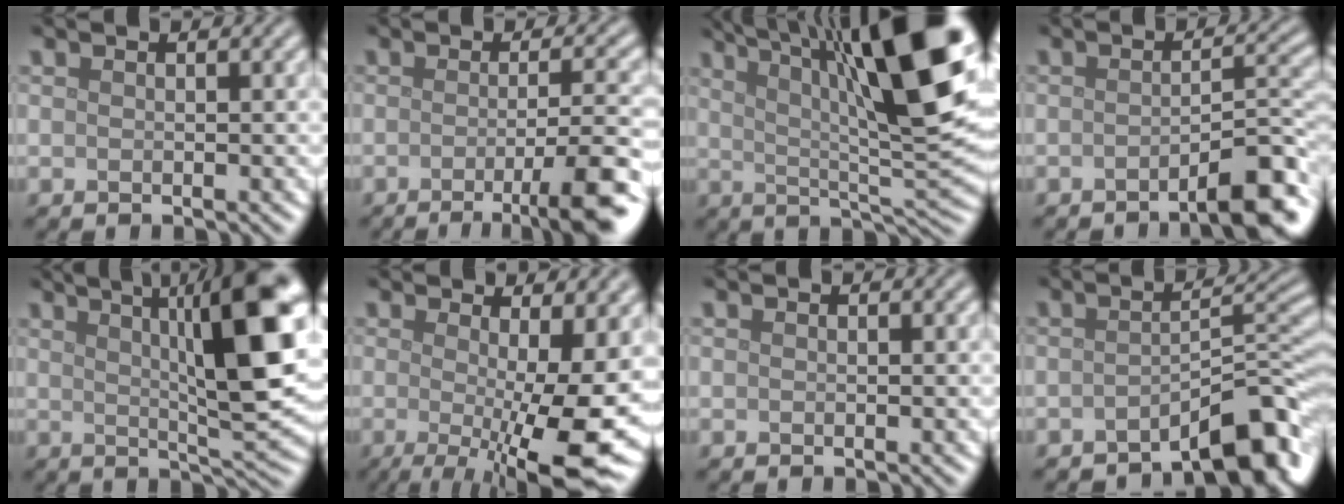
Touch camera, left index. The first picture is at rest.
{"total": 7.6, "force": [-3.0, 1.6, 6.7], "torque": [-0.087, -0.003, -0.045]}
{"total": 15.7, "force": [6.6, 4.0, 13.7], "torque": [-0.193, 0.015, 0.102]}
{"total": 5.0, "force": [-3.0, 0.9, 3.9], "torque": [-0.047, 0.014, -0.048]}
{"total": 12.6, "force": [3.7, 2.8, 11.7], "torque": [-0.135, 0.007, 0.056]}
{"total": 12.7, "force": [-1.6, 3.2, 12.1], "torque": [-0.150, -0.010, -0.018]}
{"total": 0.0}
{"total": 6.4, "force": [-4.4, 1.7, 4.4], "torque": [-0.046, 0.013, -0.068]}